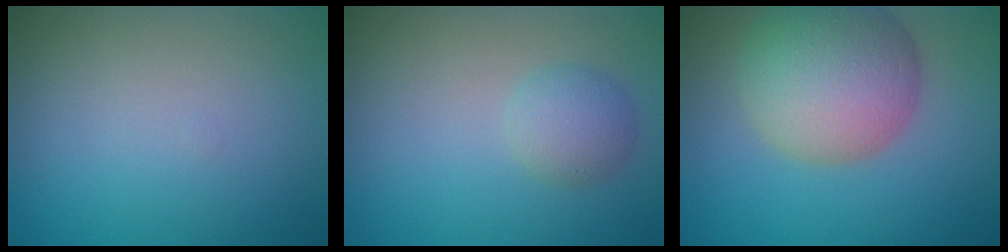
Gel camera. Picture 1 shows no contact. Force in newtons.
{"total": 2.2, "press": 2.2, "slide": 0.2}
{"total": 9.1, "press": 9.1, "slide": 0.6}